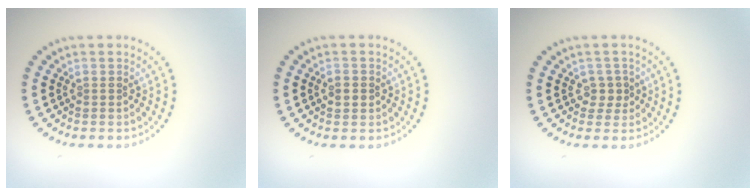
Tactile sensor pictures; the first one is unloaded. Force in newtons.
{"total": 1.0, "press": 0.9, "slide": 0.2}
{"total": 1.5, "press": 1.2, "slide": 0.9}